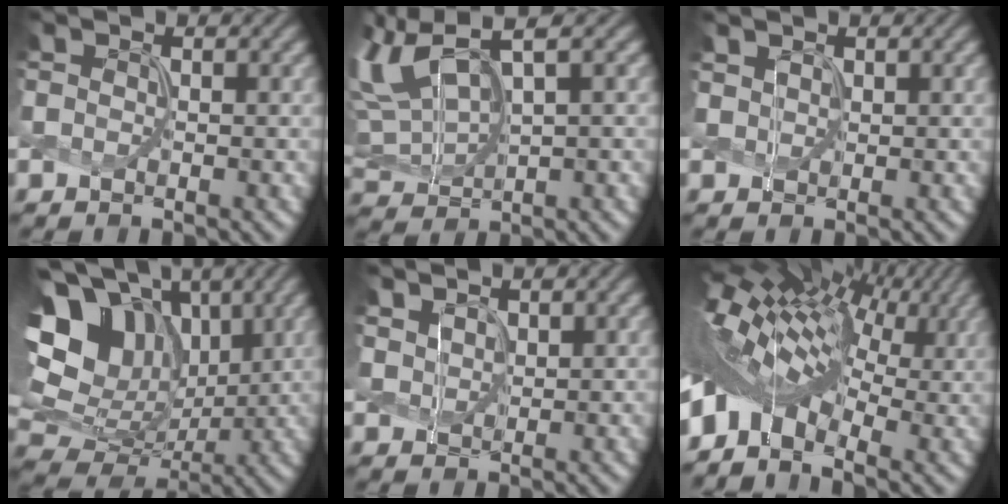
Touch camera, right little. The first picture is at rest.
{"total": 7.7, "force": [4.0, 3.0, 6.0], "torque": [-0.147, 0.024, 0.077]}
{"total": 0.9, "force": [0.6, 0.6, 0.1], "torque": [-0.006, -0.001, 0.016]}
{"total": 14.2, "force": [4.7, 10.2, 8.7], "torque": [-0.179, 0.029, 0.085]}
{"total": 2.2, "force": [1.7, 1.2, 0.8], "torque": [-0.029, 0.002, 0.040]}
{"total": 12.1, "force": [1.1, 7.2, 9.6], "torque": [-0.207, 0.016, 0.009]}